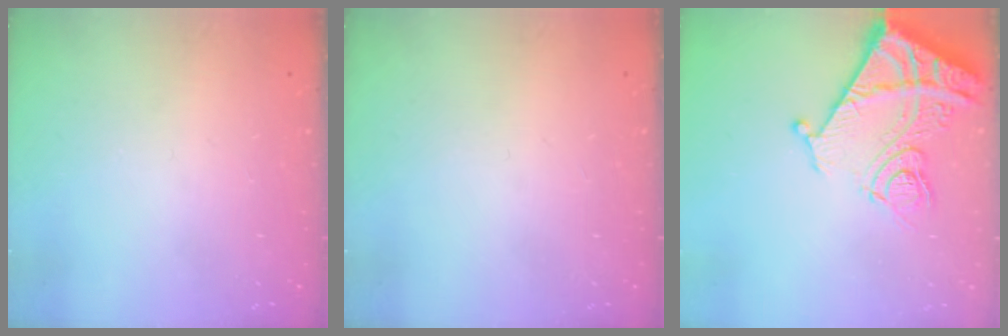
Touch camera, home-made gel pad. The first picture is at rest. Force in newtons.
{"total": 0.0}
{"total": 14.7, "press": 14.6, "slide": 1.7}